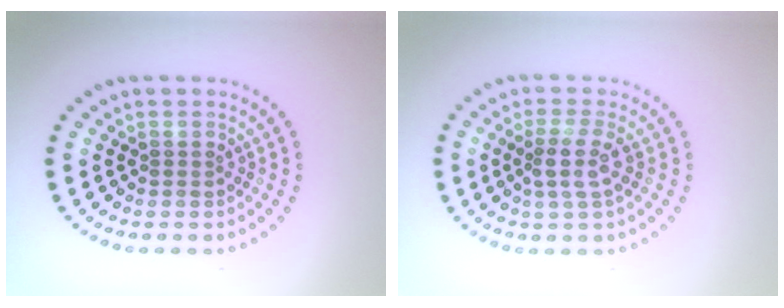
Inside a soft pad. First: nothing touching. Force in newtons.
{"total": 2.3, "press": 1.9, "slide": 1.3}